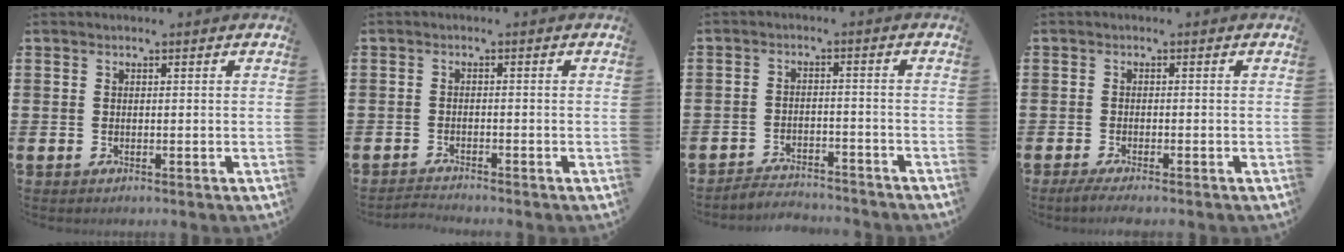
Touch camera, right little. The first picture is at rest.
{"total": 1.2, "force": [-1.2, -0.1, 0.0], "torque": [-0.003, 0.000, -0.024]}
{"total": 2.9, "force": [-2.9, 0.2, -0.2], "torque": [-0.004, 0.002, -0.063]}
{"total": 1.3, "force": [-1.0, 0.0, 0.9], "torque": [-0.014, -0.002, -0.019]}